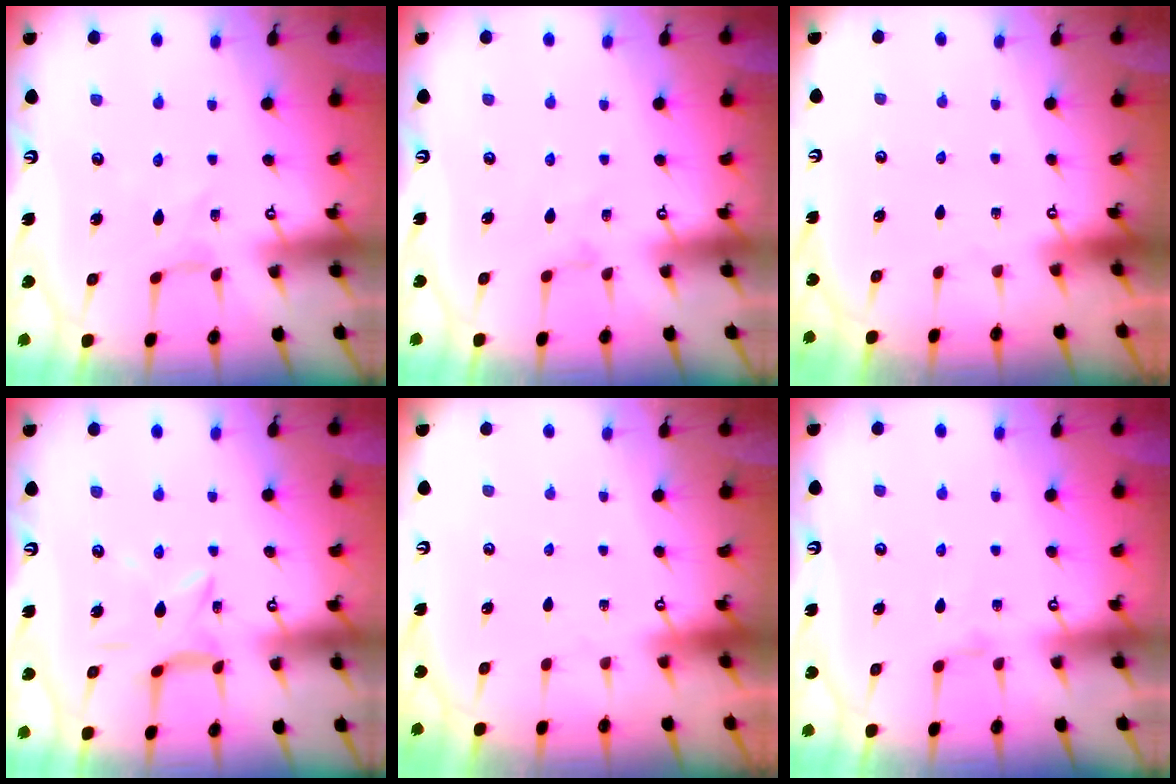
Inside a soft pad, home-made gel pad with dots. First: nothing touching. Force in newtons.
{"total": 1.9, "press": 1.8, "slide": 0.5}
{"total": 0.0}
{"total": 6.3, "press": 6.3, "slide": 0.3}
{"total": 0.0}
{"total": 1.4, "press": 1.4, "slide": 0.3}